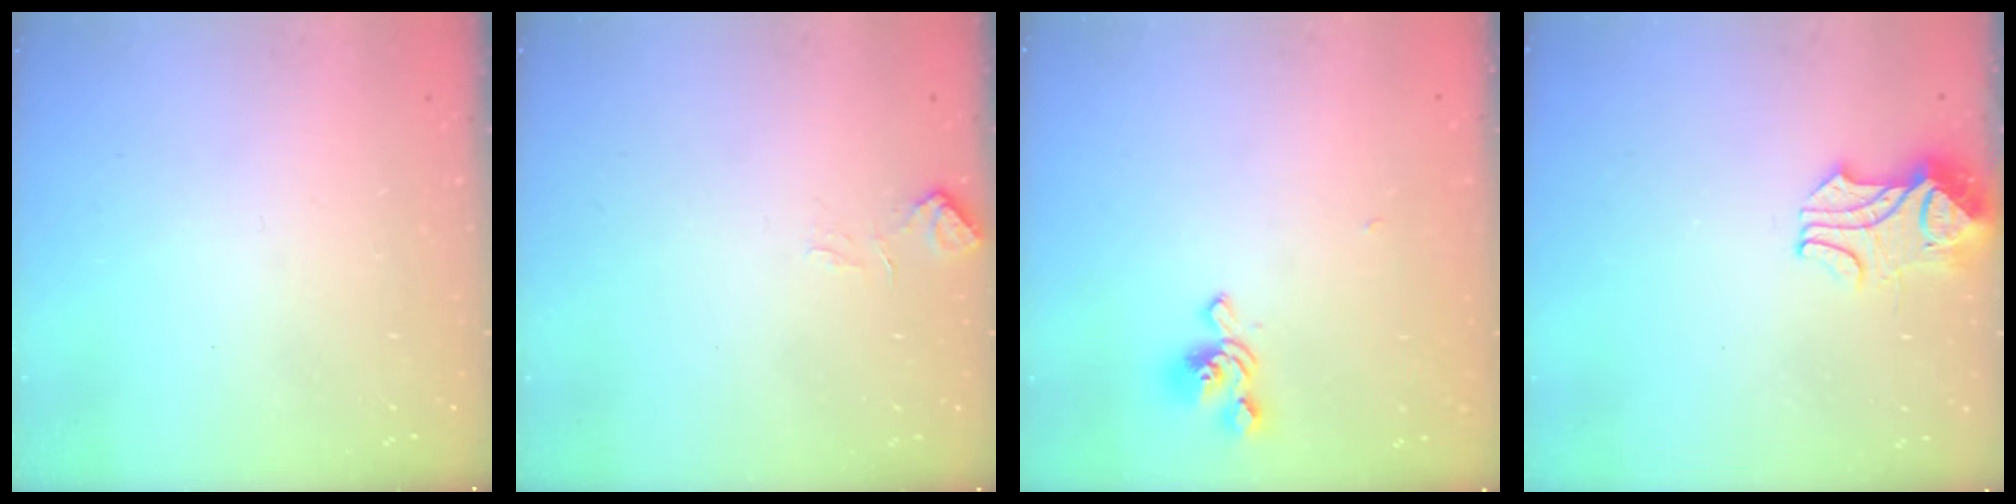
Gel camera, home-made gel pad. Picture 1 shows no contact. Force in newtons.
{"total": 2.3, "press": 2.2, "slide": 0.6}
{"total": 1.2, "press": 0.2, "slide": 1.1}
{"total": 2.2, "press": 2.1, "slide": 0.7}